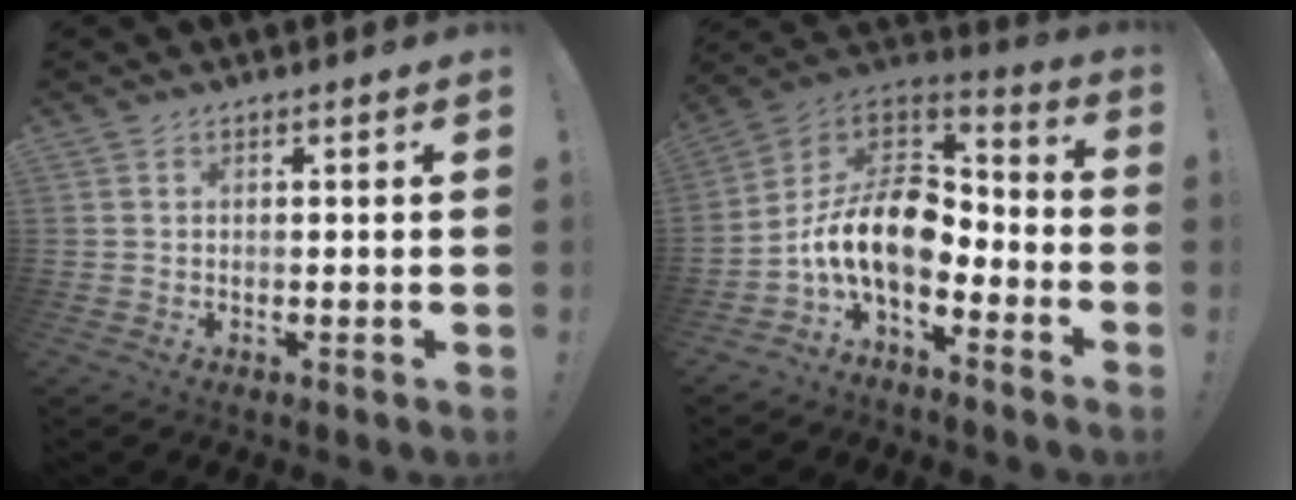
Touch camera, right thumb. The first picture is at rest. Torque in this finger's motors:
{"motor_torque": [1.16, 0.29, 0.12, -0.26, 0.16]}